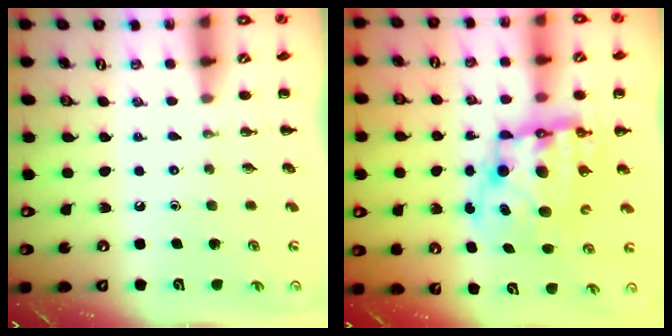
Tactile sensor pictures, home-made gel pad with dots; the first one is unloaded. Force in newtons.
{"total": 12.8, "press": 12.4, "slide": 3.2}